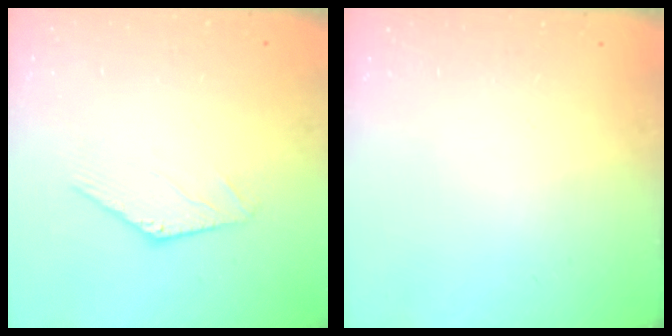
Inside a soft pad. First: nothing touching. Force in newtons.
{"total": 0.0}